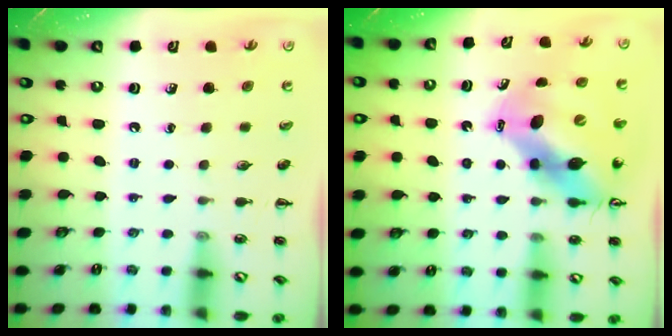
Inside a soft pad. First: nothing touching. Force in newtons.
{"total": 12.4, "press": 11.7, "slide": 3.9}